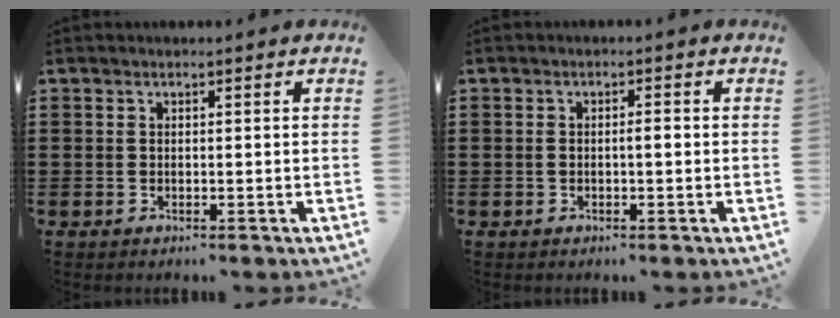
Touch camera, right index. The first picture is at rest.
{"total": 1.4, "force": [-0.2, 0.4, 1.3], "torque": [-0.026, 0.002, -0.005]}